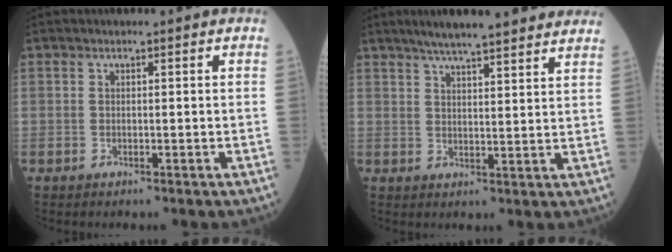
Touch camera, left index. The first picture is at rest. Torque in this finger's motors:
{"motor_torque": [0.69, -0.69, 0.19, 0.11]}